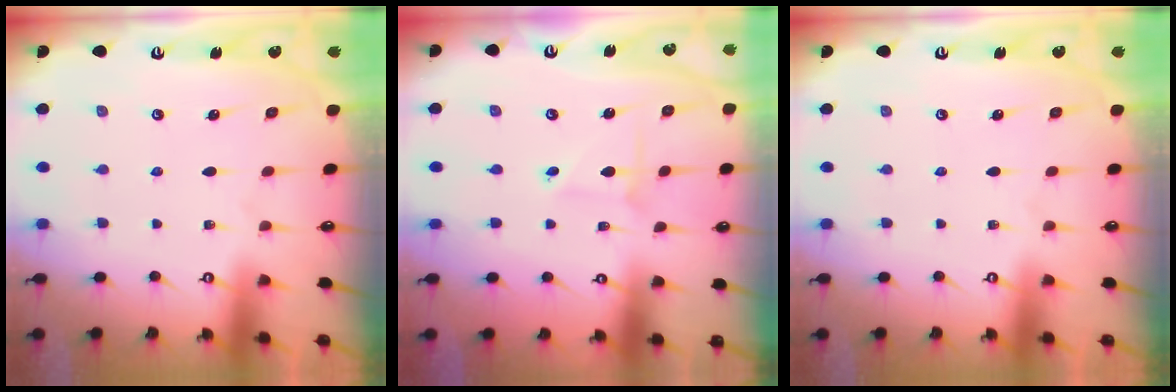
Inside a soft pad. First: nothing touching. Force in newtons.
{"total": 2.0, "press": 2.0, "slide": 0.3}
{"total": 0.0}